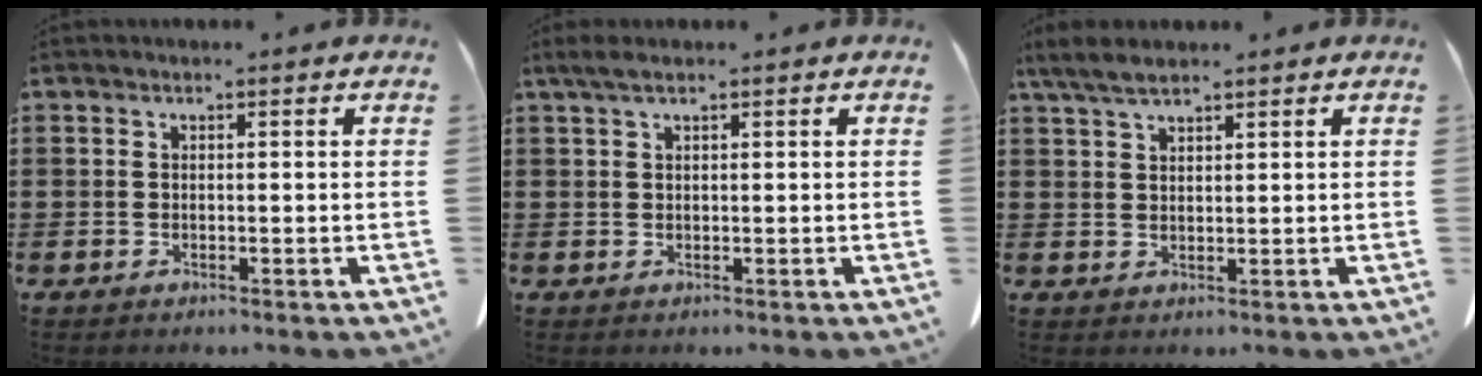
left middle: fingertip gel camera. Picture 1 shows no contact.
{"total": 1.7, "force": [0.9, 0.4, 1.4], "torque": [-0.028, 0.003, 0.016]}
{"total": 3.8, "force": [2.8, 1.0, 2.4], "torque": [-0.053, 0.001, 0.052]}